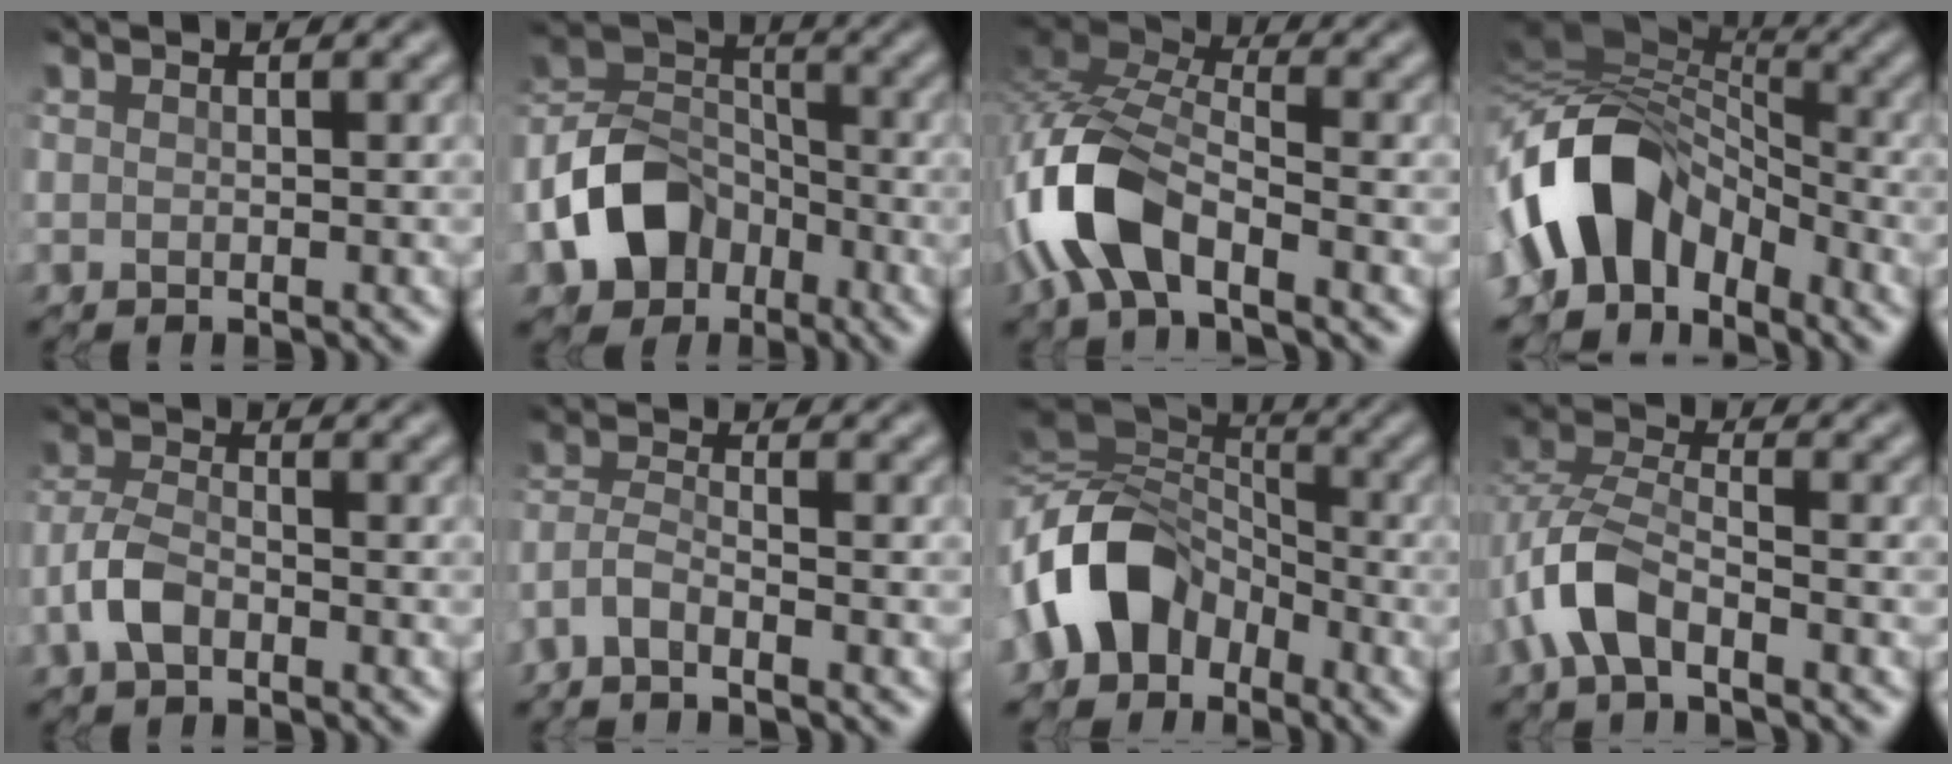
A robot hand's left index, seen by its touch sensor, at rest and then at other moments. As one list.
[{"total": 8.0, "force": [-4.6, 5.4, 3.7], "torque": [-0.078, -0.002, -0.095]}, {"total": 7.9, "force": [-4.2, 3.0, 6.0], "torque": [-0.144, 0.008, -0.095]}, {"total": 9.6, "force": [-4.7, 6.0, 5.7], "torque": [-0.102, 0.017, -0.101]}, {"total": 3.1, "force": [-2.1, 1.2, 2.0], "torque": [-0.051, 0.005, -0.049]}, {"total": 2.4, "force": [-2.2, -0.5, 1.0], "torque": [-0.032, 0.008, -0.051]}, {"total": 9.5, "force": [-3.9, 6.4, 5.8], "torque": [-0.119, 0.001, -0.084]}, {"total": 4.7, "force": [-2.9, 1.7, 3.3], "torque": [-0.080, 0.008, -0.067]}]